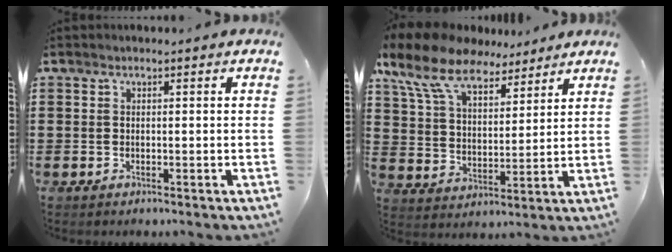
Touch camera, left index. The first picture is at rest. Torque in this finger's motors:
{"motor_torque": [2.14, 0.00, 0.91, 0.21]}